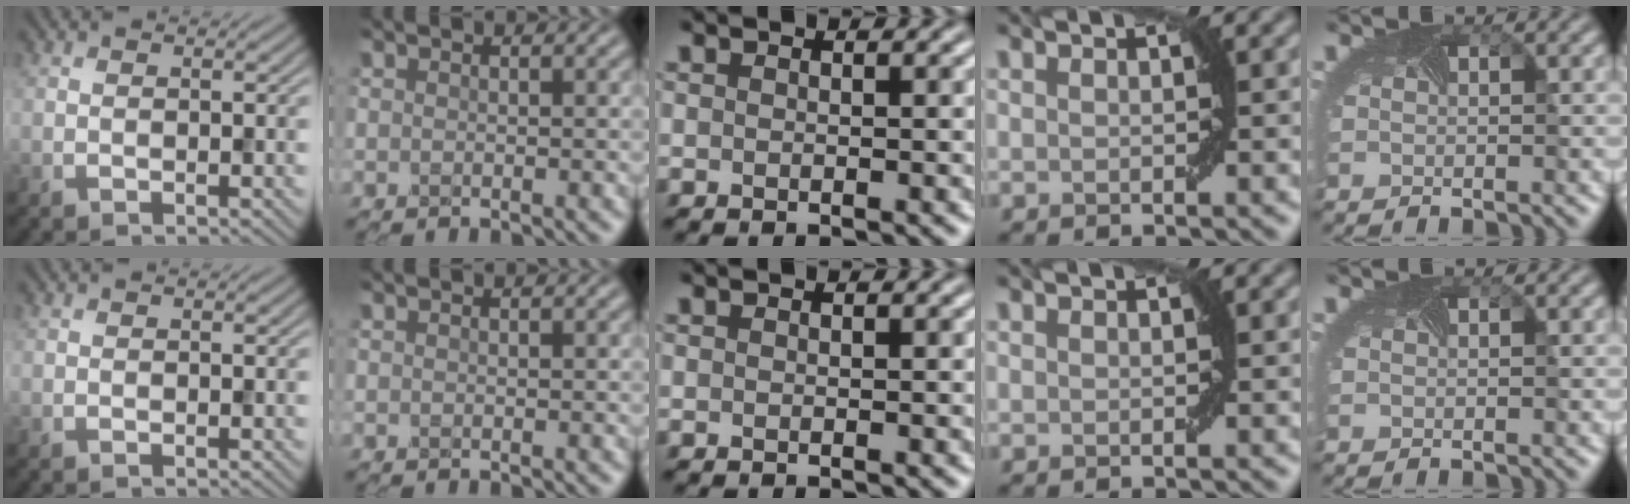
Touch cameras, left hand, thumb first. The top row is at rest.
{}